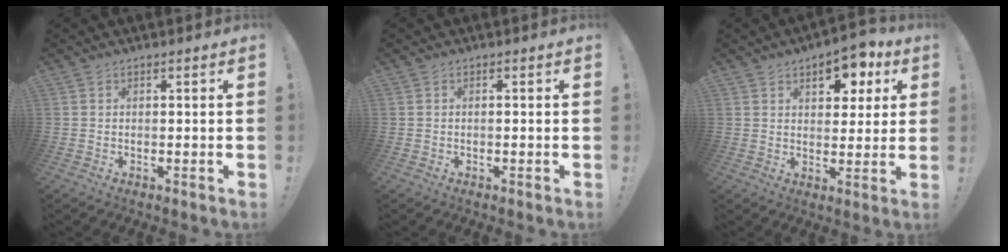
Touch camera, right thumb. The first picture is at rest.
{"total": 0.6, "force": [-0.5, -0.1, 0.3], "torque": [-0.012, 0.002, -0.008]}
{"total": 9.5, "force": [4.8, 5.8, 5.9], "torque": [-0.070, -0.016, 0.083]}